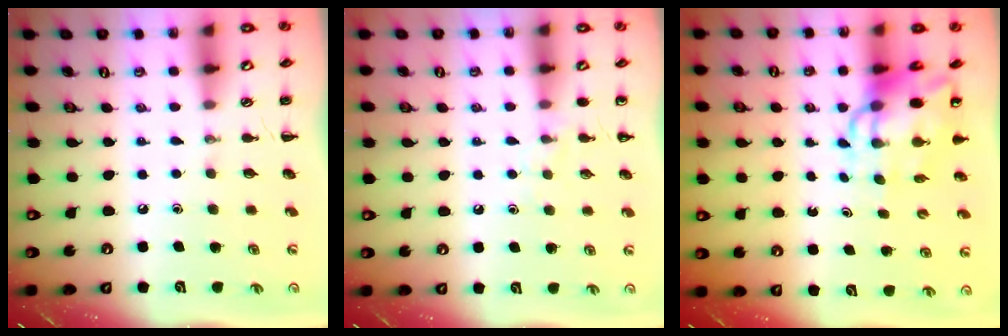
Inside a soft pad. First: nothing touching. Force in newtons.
{"total": 5.1, "press": 4.8, "slide": 1.9}
{"total": 9.8, "press": 9.4, "slide": 2.9}